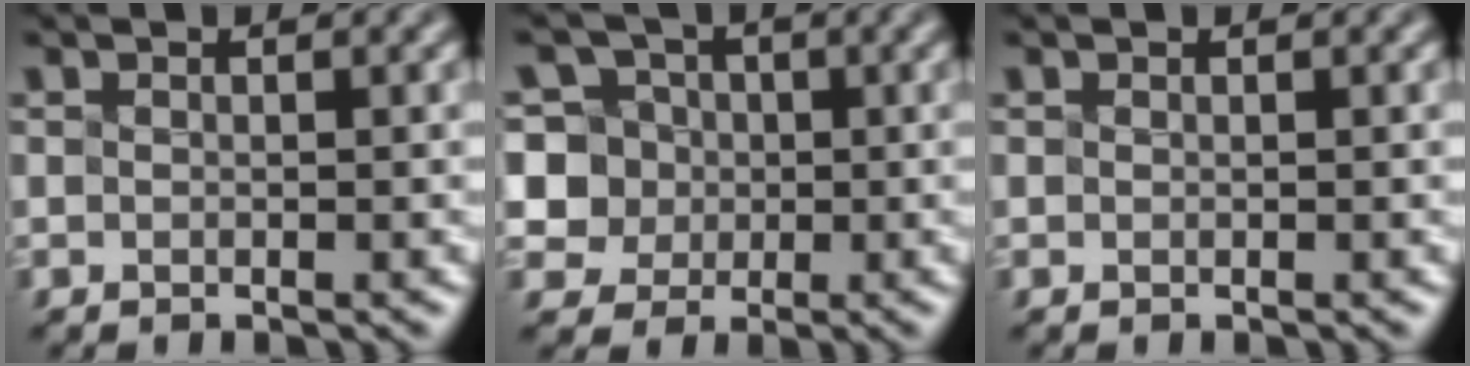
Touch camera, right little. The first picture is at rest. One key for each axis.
{"total": 6.6, "fx": 0.7, "fy": 6.3, "fz": 1.8, "tx": -0.031, "ty": 0.031, "tz": 0.005}
{"total": 0.0}